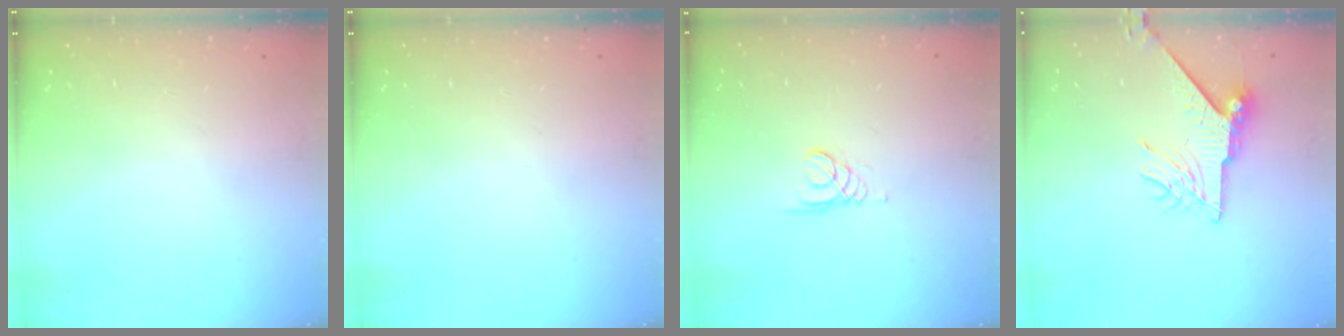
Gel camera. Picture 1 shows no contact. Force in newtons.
{"total": 0.0}
{"total": 1.5, "press": 1.5, "slide": 0.1}
{"total": 8.7, "press": 8.7, "slide": 0.6}